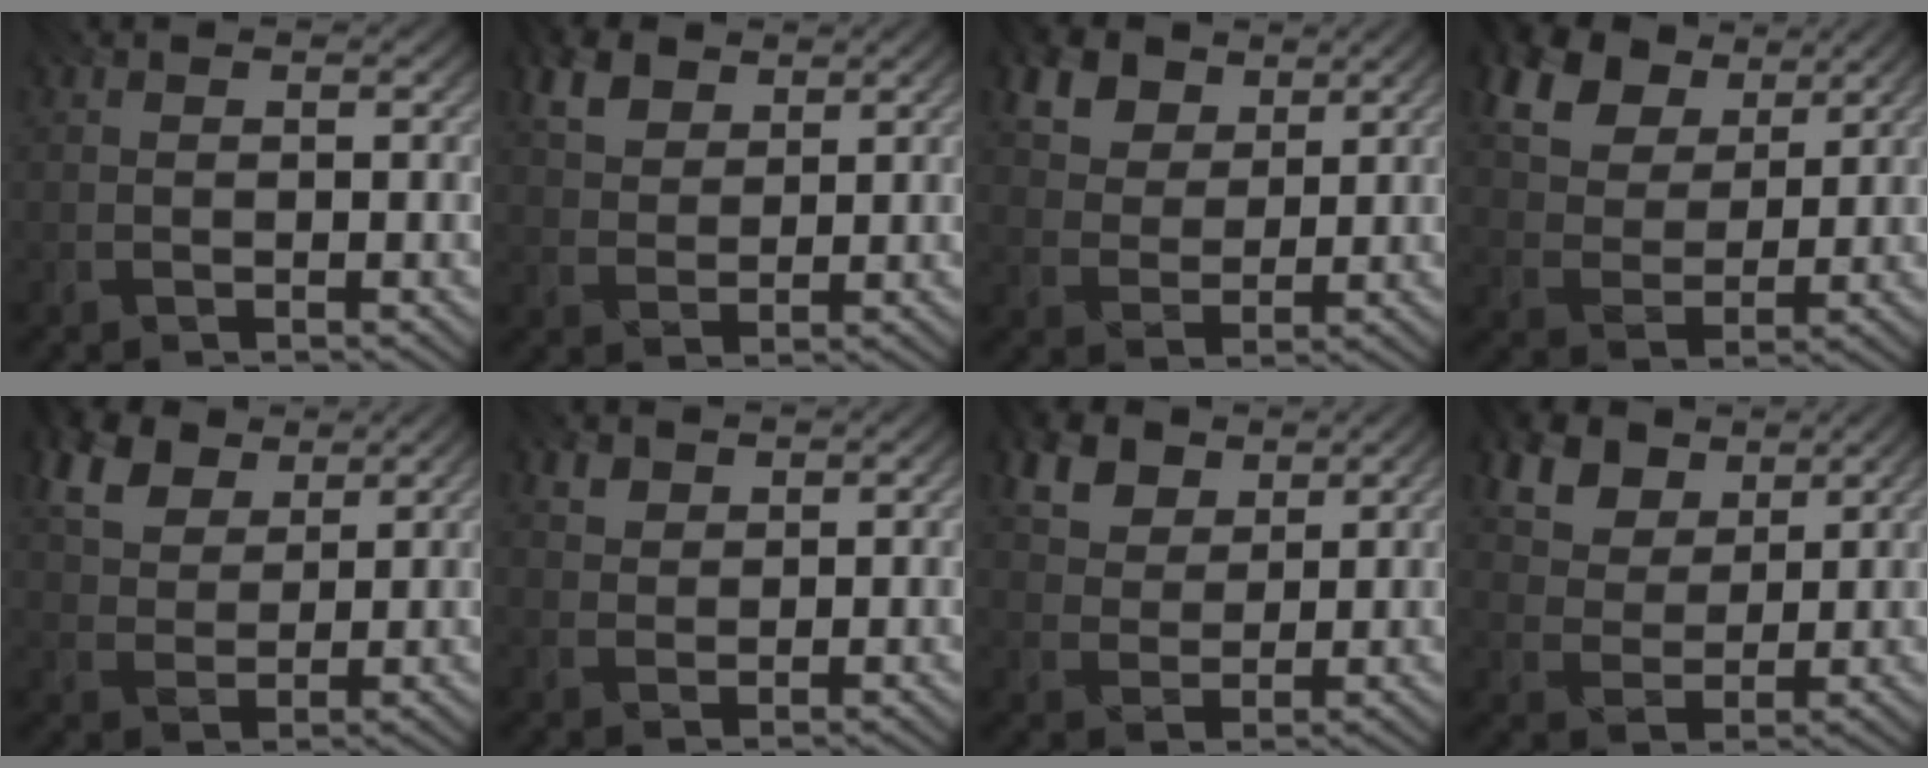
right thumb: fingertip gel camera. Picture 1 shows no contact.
{"total": 5.2, "force": [3.1, 3.1, 2.8], "torque": [-0.073, 0.004, 0.061]}
{"total": 9.7, "force": [5.7, 6.1, 4.8], "torque": [-0.154, -0.007, 0.107]}
{"total": 12.2, "force": [6.7, 7.6, 6.8], "torque": [-0.176, 0.006, 0.116]}
{"total": 8.2, "force": [4.7, 4.8, 4.7], "torque": [-0.130, 0.014, 0.082]}
{"total": 2.5, "force": [1.6, 1.6, 1.0], "torque": [-0.026, -0.007, 0.038]}
{"total": 8.6, "force": [5.1, 5.2, 4.5], "torque": [-0.135, -0.009, 0.093]}
{"total": 11.2, "force": [6.6, 6.9, 5.8], "torque": [-0.168, -0.001, 0.121]}